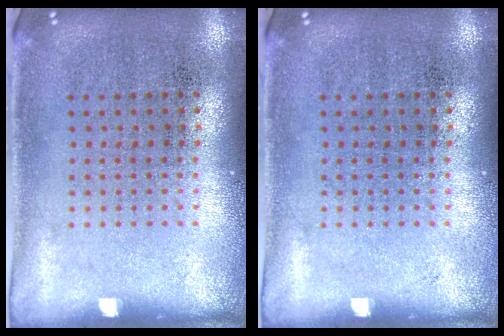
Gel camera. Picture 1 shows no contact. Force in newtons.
{"total": 0.0}